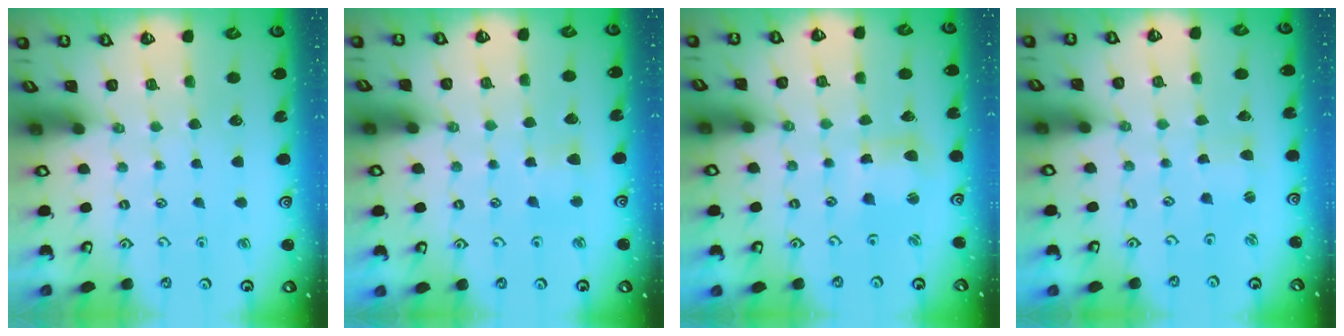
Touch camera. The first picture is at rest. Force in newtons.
{"total": 3.3, "press": 3.2, "slide": 0.7}
{"total": 5.8, "press": 5.7, "slide": 0.7}
{"total": 2.0, "press": 2.0, "slide": 0.4}